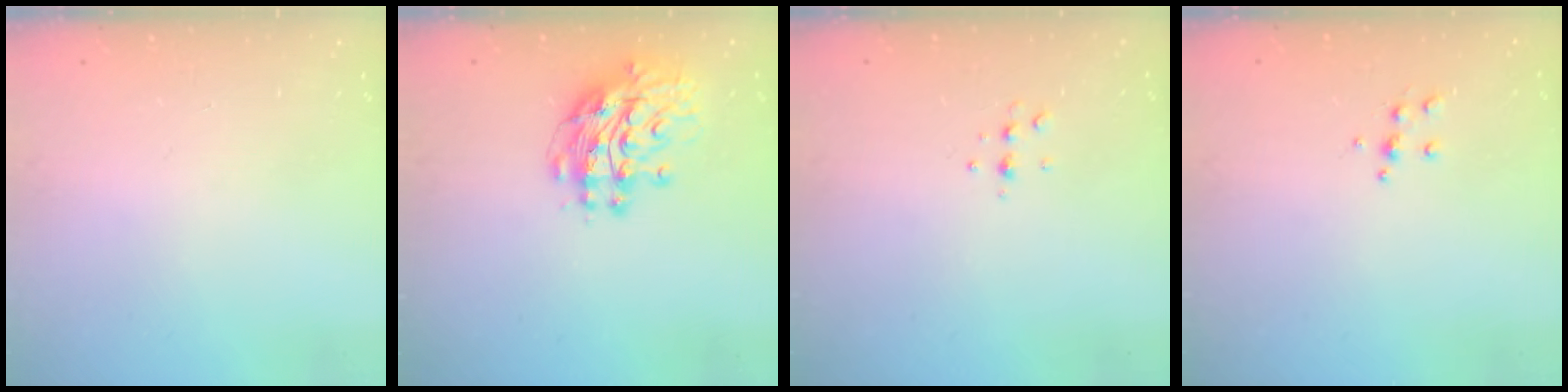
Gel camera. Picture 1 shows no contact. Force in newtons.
{"total": 12.2, "press": 12.1, "slide": 1.1}
{"total": 4.7, "press": 4.6, "slide": 0.6}
{"total": 5.2, "press": 5.0, "slide": 1.1}